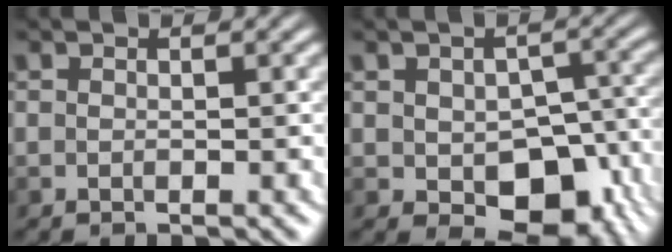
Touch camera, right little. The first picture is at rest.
{"total": 7.0, "force": [-2.9, 4.2, 4.8], "torque": [-0.071, -0.012, -0.036]}